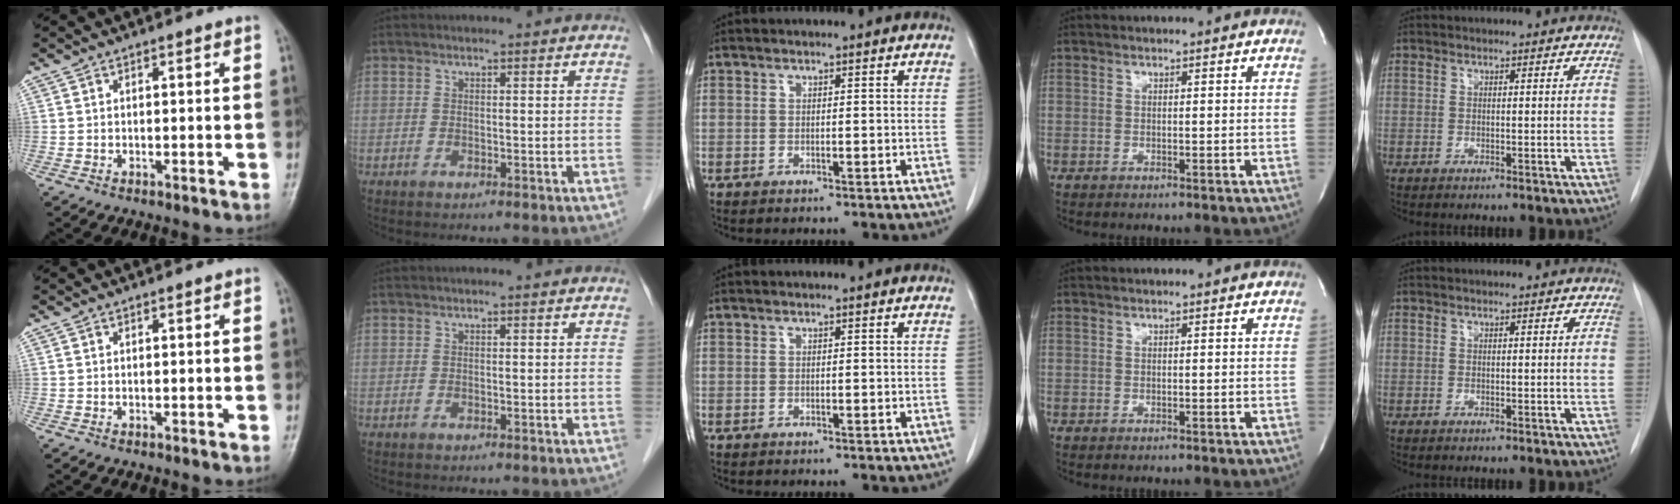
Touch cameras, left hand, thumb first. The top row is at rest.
{}